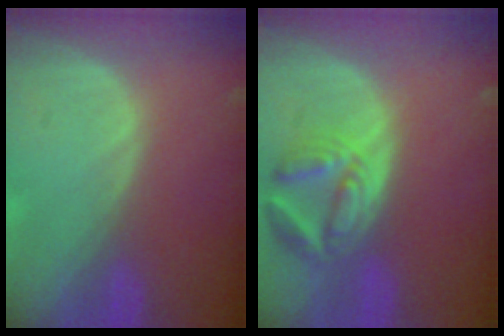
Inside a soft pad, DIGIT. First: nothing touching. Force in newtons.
{"total": 7.7, "press": 6.8, "slide": 3.6}